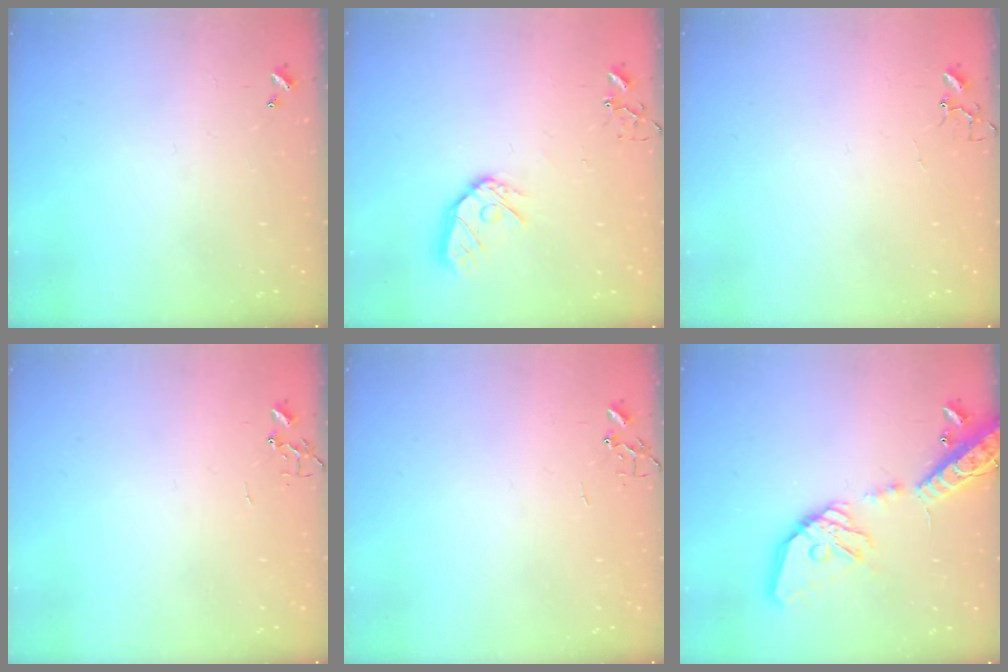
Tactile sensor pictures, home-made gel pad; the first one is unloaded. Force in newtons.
{"total": 11.3, "press": 11.2, "slide": 1.3}
{"total": 3.4, "press": 3.4, "slide": 0.3}
{"total": 0.0}
{"total": 0.0}
{"total": 21.3, "press": 20.9, "slide": 3.7}